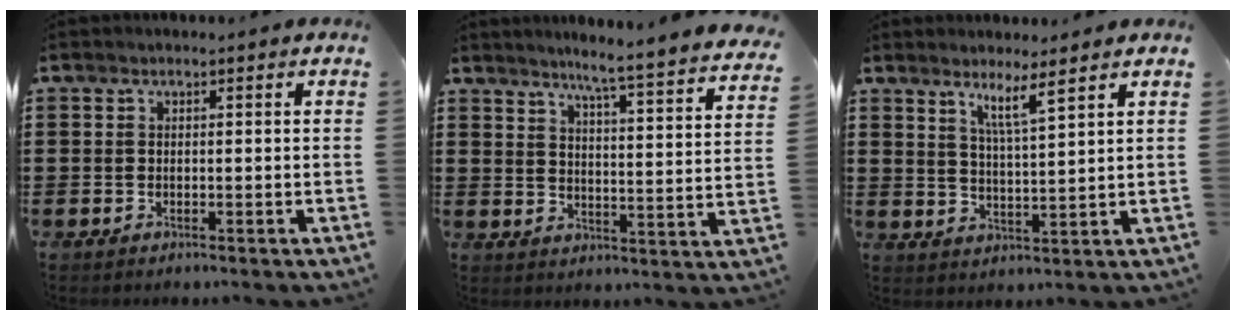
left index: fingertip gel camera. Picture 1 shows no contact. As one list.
[{"total": 5.5, "force": [4.8, -1.3, 2.4], "torque": [-0.059, -0.046, 0.071]}, {"total": 5.1, "force": [3.9, 0.0, 3.3], "torque": [-0.068, -0.013, 0.066]}]